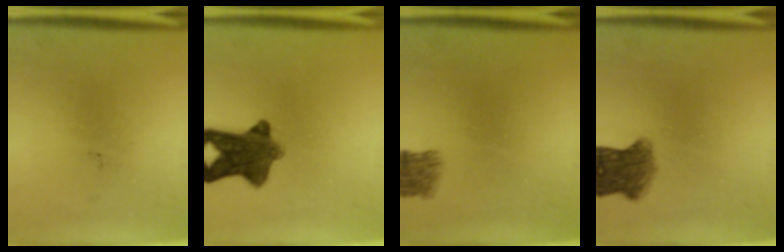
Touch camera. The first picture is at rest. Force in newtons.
{"total": 9.4}
{"total": 2.9}
{"total": 5.8}